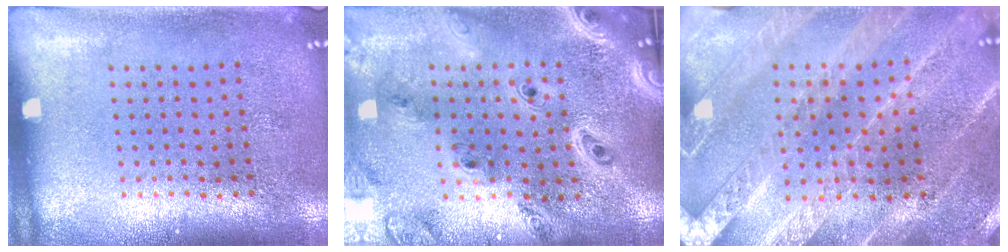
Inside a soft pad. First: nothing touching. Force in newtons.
{"total": 2.6, "press": 2.3, "slide": 1.2}
{"total": 1.8, "press": 1.8, "slide": 0.1}